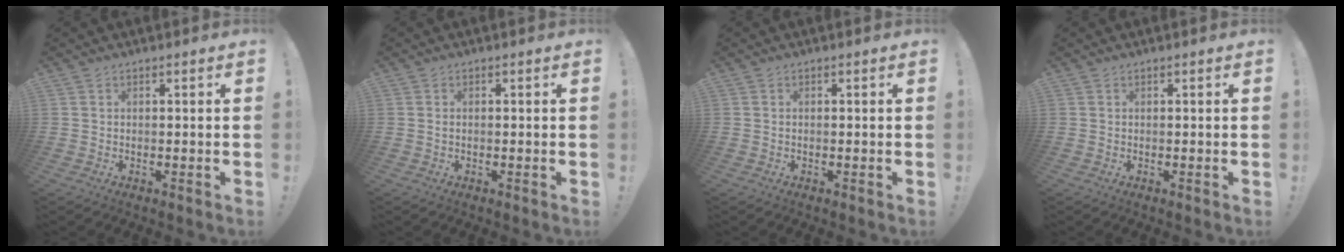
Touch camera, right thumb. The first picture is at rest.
{"total": 0.5, "force": [0.0, 0.2, 0.5], "torque": [-0.012, 0.002, 0.001]}
{"total": 0.0}
{"total": 0.0}